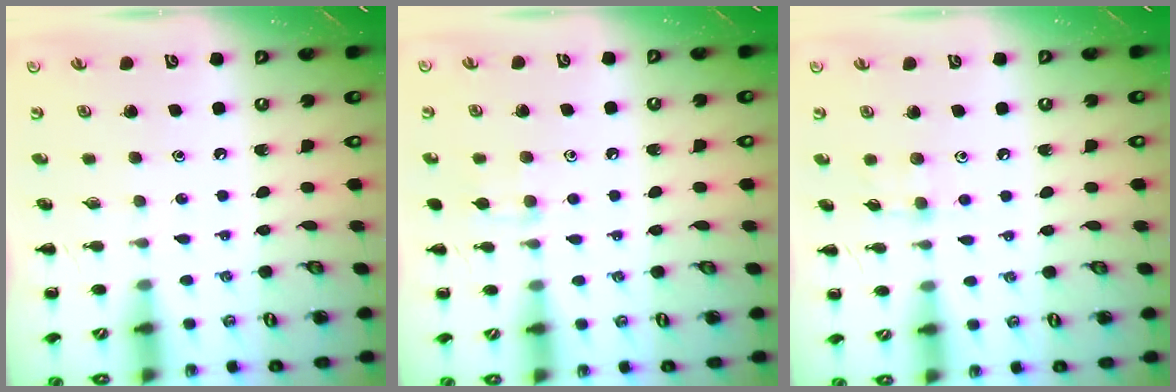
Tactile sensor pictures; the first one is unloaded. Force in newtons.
{"total": 7.2, "press": 6.8, "slide": 2.5}
{"total": 3.2, "press": 3.0, "slide": 1.1}